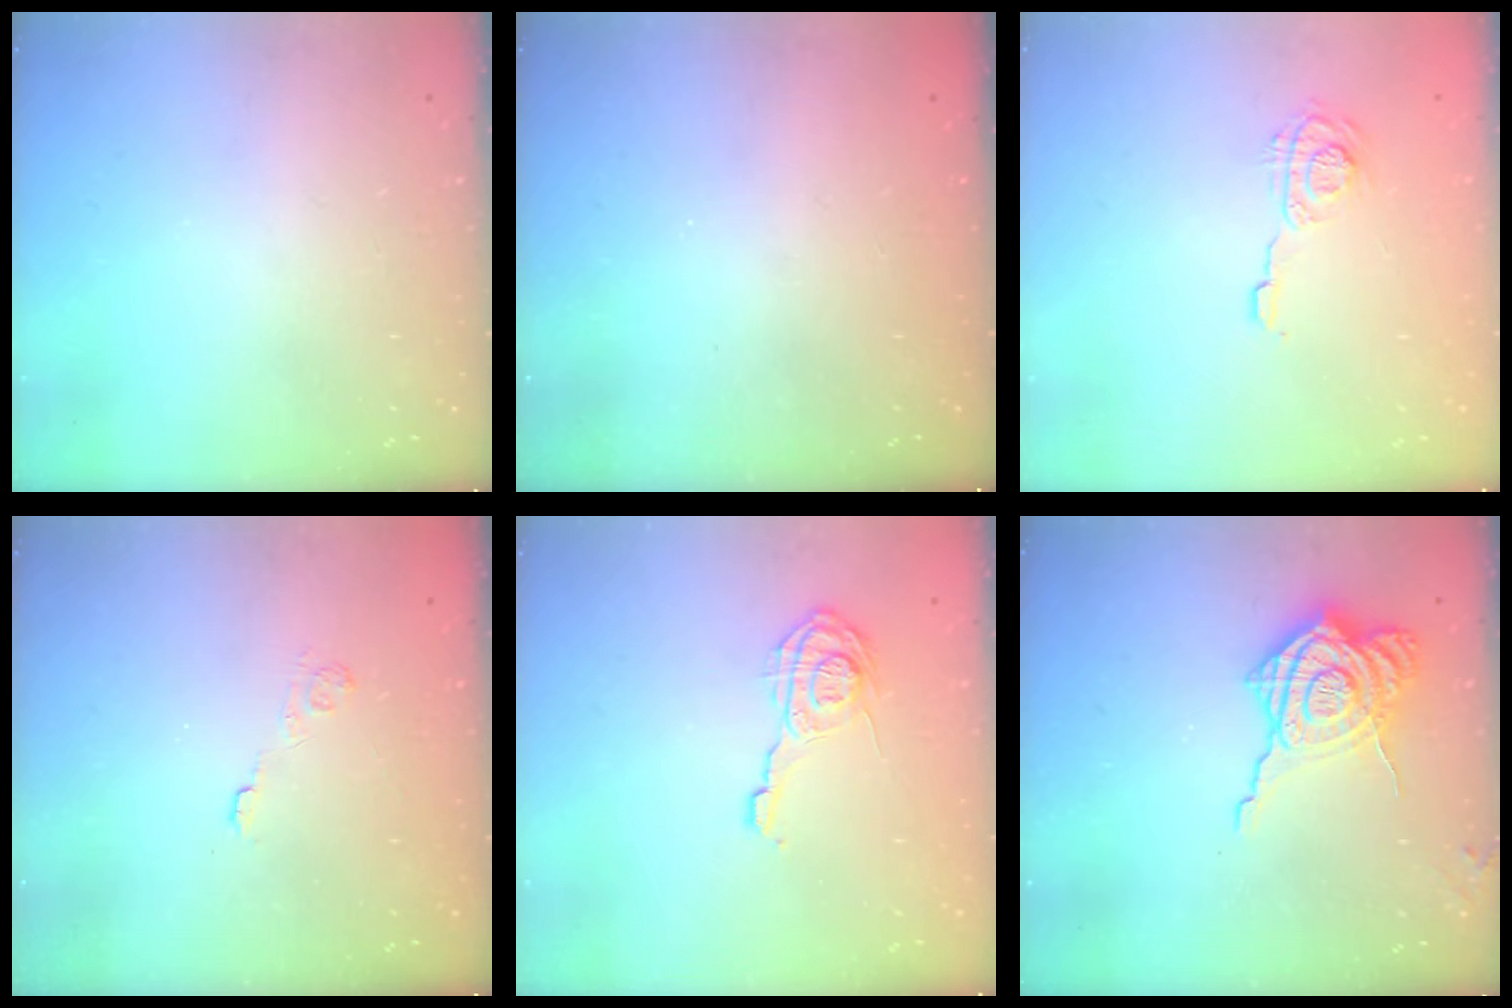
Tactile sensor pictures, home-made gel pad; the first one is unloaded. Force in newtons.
{"total": 2.2, "press": 2.1, "slide": 0.7}
{"total": 8.7, "press": 8.7, "slide": 0.6}
{"total": 2.2, "press": 1.7, "slide": 1.4}
{"total": 12.1, "press": 12.0, "slide": 0.7}
{"total": 13.8, "press": 13.8, "slide": 1.0}